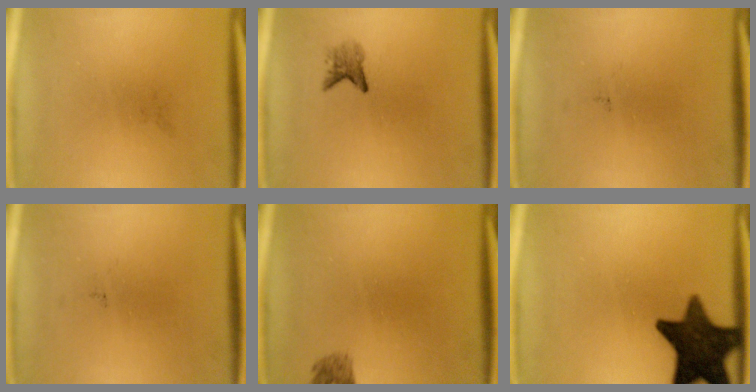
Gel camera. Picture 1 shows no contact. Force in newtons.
{"total": 2.0}
{"total": 0.0}
{"total": 0.0}
{"total": 1.4}
{"total": 14.3}